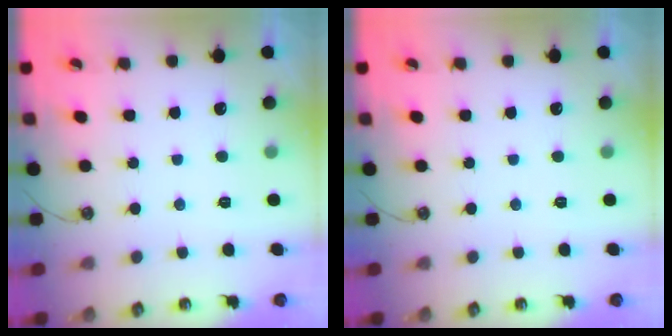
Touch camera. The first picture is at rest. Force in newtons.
{"total": 0.0}